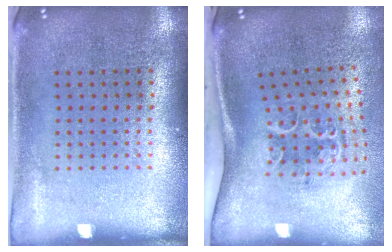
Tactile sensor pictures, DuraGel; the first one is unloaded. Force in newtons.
{"total": 1.7, "press": 1.3, "slide": 1.1}